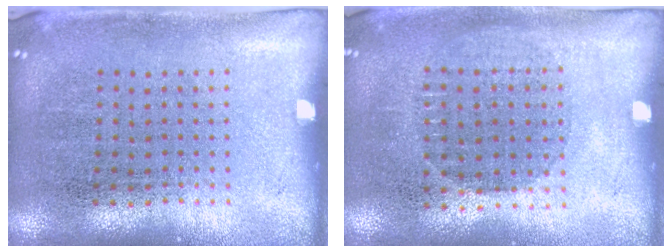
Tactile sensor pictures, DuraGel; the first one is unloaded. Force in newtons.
{"total": 0.9, "press": 0.8, "slide": 0.4}